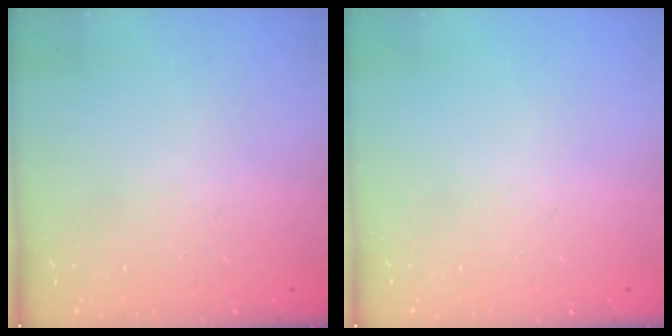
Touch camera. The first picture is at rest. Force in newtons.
{"total": 0.0}